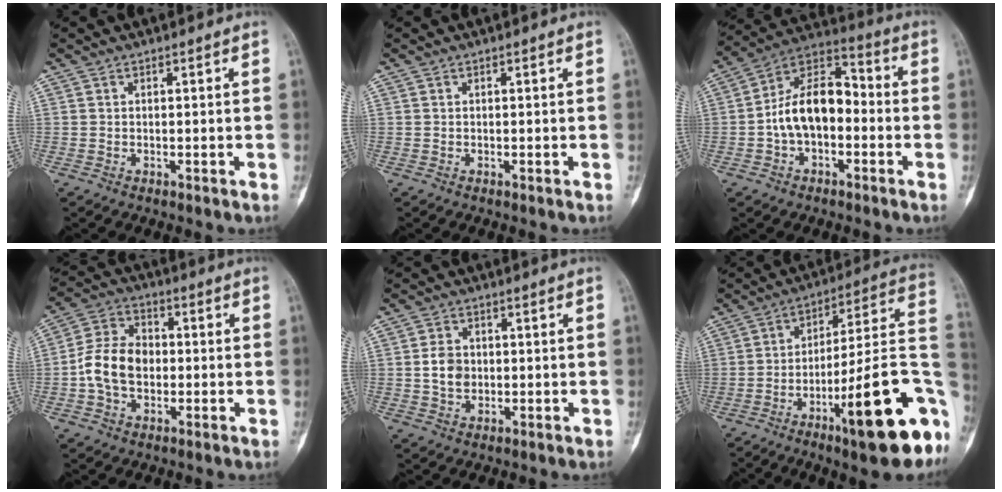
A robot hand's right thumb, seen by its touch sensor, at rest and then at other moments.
{"total": 0.0}
{"total": 13.6, "force": [-2.0, 8.5, 10.5], "torque": [-0.166, 0.049, -0.046]}
{"total": 10.4, "force": [-1.2, 7.6, 7.0], "torque": [-0.120, 0.030, -0.030]}
{"total": 4.6, "force": [0.0, 3.6, 2.9], "torque": [-0.038, 0.003, -0.001]}
{"total": 23.5, "force": [-9.1, 5.0, 21.0], "torque": [-0.250, 0.043, -0.130]}